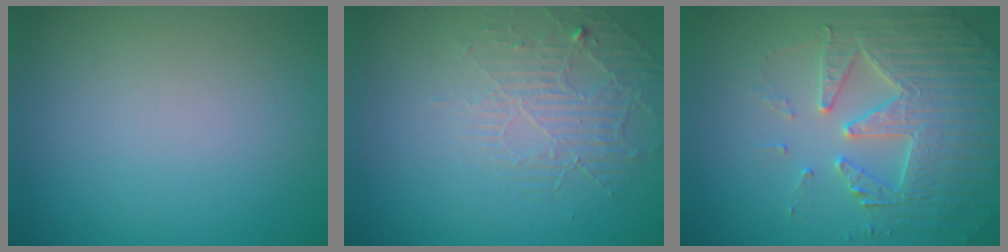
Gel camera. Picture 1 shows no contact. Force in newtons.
{"total": 2.2, "press": 1.4, "slide": 1.7}
{"total": 5.0, "press": 4.9, "slide": 1.0}